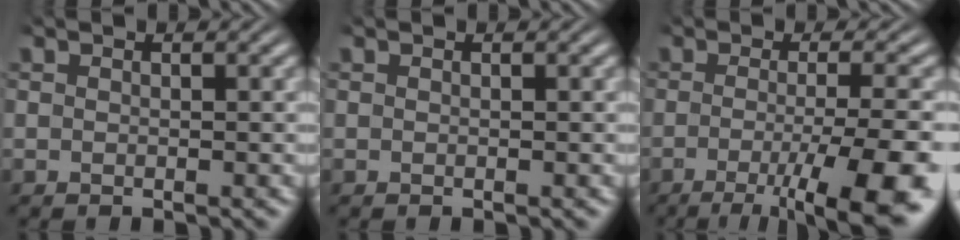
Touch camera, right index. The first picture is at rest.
{"total": 0.0}
{"total": 8.5, "force": [-3.8, 2.0, 7.4], "torque": [-0.095, -0.019, -0.046]}